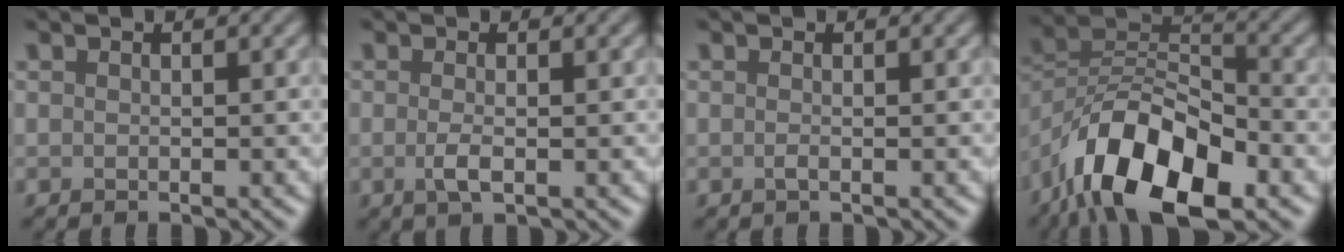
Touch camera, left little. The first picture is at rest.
{"total": 1.8, "force": [-0.4, 0.5, 1.7], "torque": [-0.036, -0.003, -0.012]}
{"total": 0.8, "force": [-0.3, 0.2, 0.7], "torque": [-0.013, -0.002, -0.007]}
{"total": 12.5, "force": [-7.4, 5.3, 8.6], "torque": [-0.148, 0.004, -0.147]}